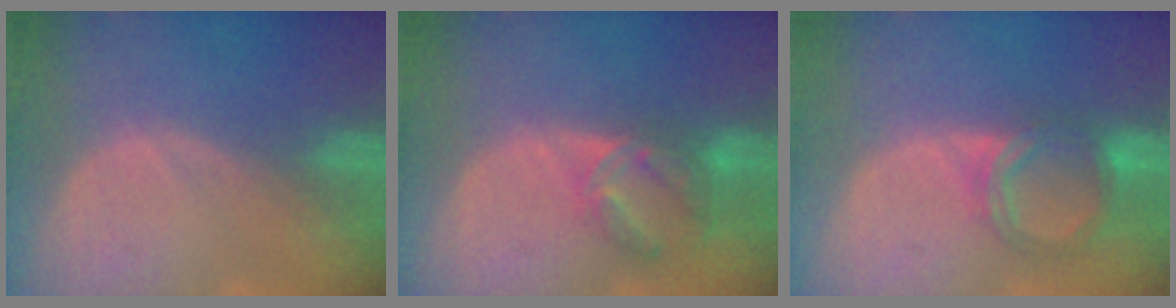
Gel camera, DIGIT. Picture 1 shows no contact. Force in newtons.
{"total": 7.3, "press": 6.2, "slide": 3.7}
{"total": 5.6, "press": 5.6, "slide": 0.4}